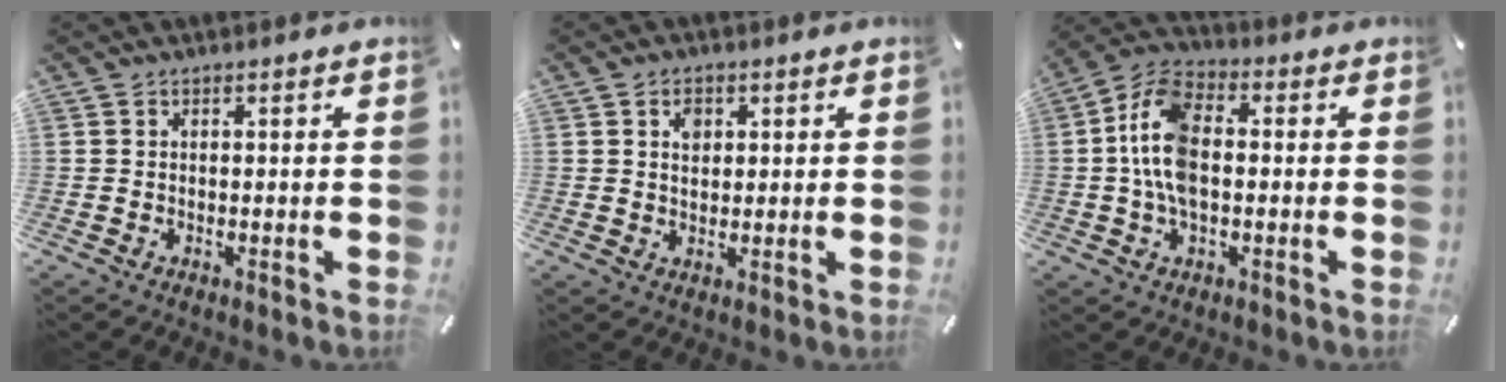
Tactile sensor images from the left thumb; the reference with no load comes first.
{"total": 3.1, "force": [1.0, 2.6, 1.4], "torque": [-0.007, -0.002, 0.011]}
{"total": 11.4, "force": [-0.3, 6.9, 9.1], "torque": [-0.198, 0.008, -0.006]}